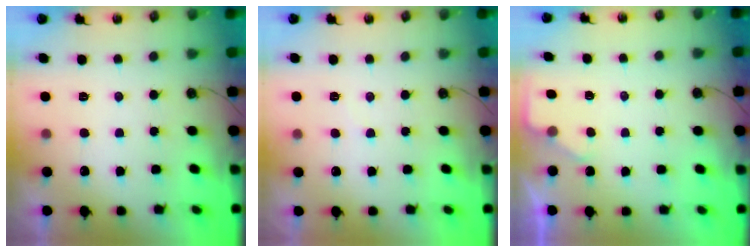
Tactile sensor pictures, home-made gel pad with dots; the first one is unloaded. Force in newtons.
{"total": 2.1, "press": 2.1, "slide": 0.3}
{"total": 1.9, "press": 1.9, "slide": 0.3}